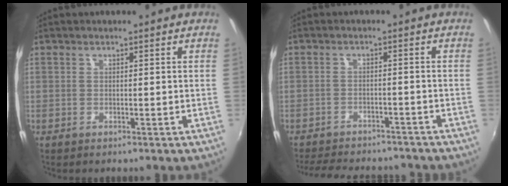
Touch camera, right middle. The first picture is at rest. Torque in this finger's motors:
{"motor_torque": [1.06, -1.08, 0.10, 0.04]}